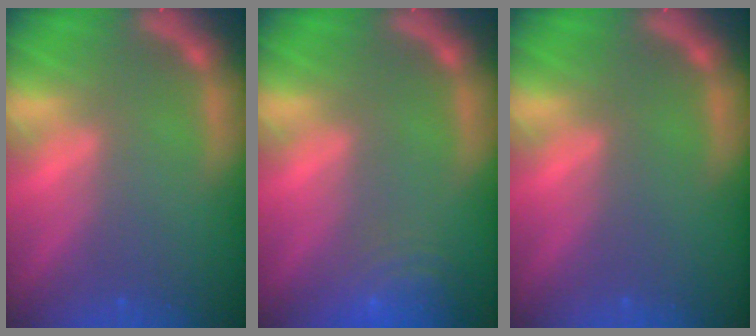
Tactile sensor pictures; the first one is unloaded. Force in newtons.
{"total": 6.5}
{"total": 0.0}